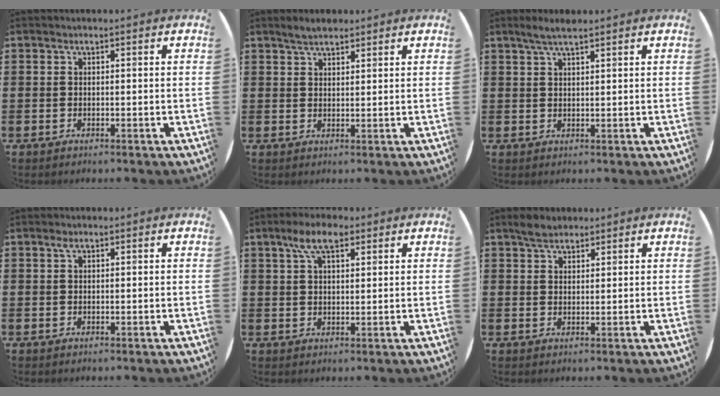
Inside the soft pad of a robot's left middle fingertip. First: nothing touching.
{"total": 2.7, "force": [2.4, 0.8, 1.0], "torque": [-0.014, 0.001, 0.044]}
{"total": 2.7, "force": [2.1, 0.3, 1.6], "torque": [-0.035, 0.003, 0.037]}
{"total": 0.8, "force": [0.4, 0.3, 0.6], "torque": [-0.005, -0.001, 0.005]}
{"total": 5.8, "force": [3.5, 2.4, 4.0], "torque": [-0.079, 0.006, 0.060]}
{"total": 2.7, "force": [2.4, 1.0, 0.9], "torque": [-0.013, 0.002, 0.044]}